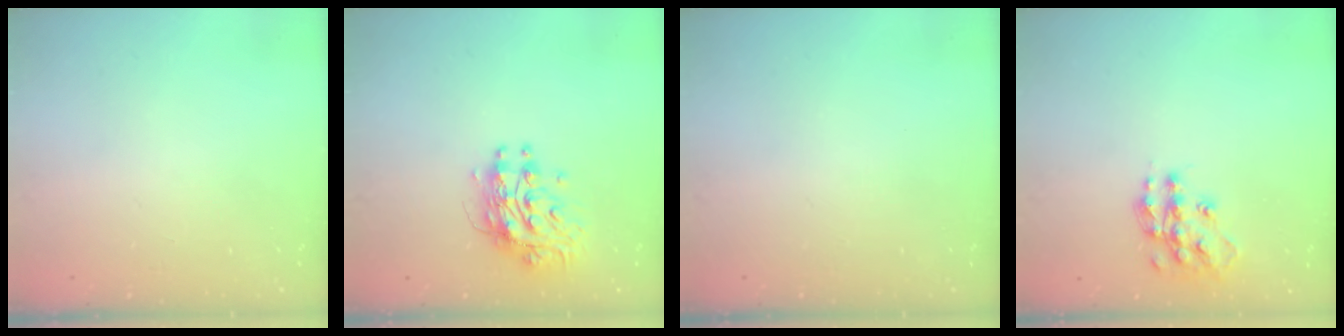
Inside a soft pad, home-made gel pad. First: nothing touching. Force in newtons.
{"total": 9.7, "press": 9.6, "slide": 0.9}
{"total": 0.0}
{"total": 13.2, "press": 13.1, "slide": 0.9}